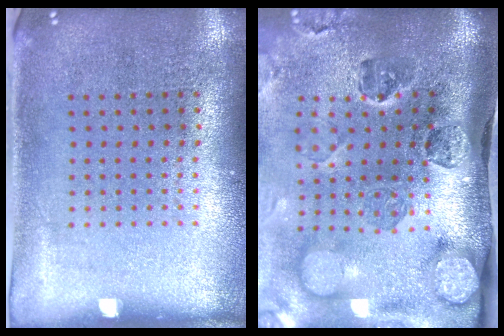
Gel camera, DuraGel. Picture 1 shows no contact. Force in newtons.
{"total": 4.9, "press": 3.6, "slide": 3.4}